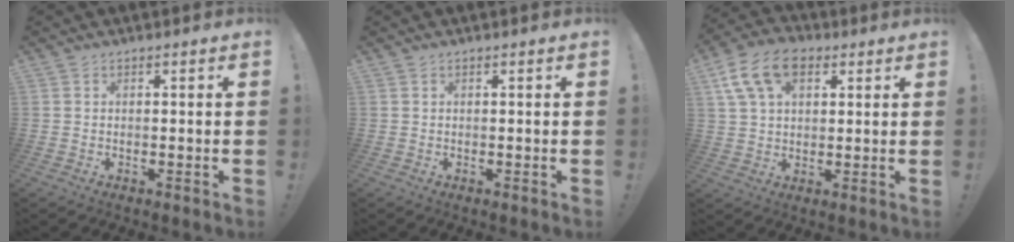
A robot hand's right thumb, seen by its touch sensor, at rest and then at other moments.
{"total": 0.0}
{"total": 13.7, "force": [5.9, 8.6, 8.9], "torque": [-0.160, -0.008, 0.114]}